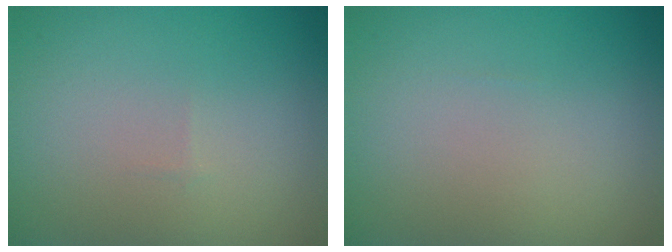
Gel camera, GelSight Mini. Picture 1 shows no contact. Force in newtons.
{"total": 0.0}